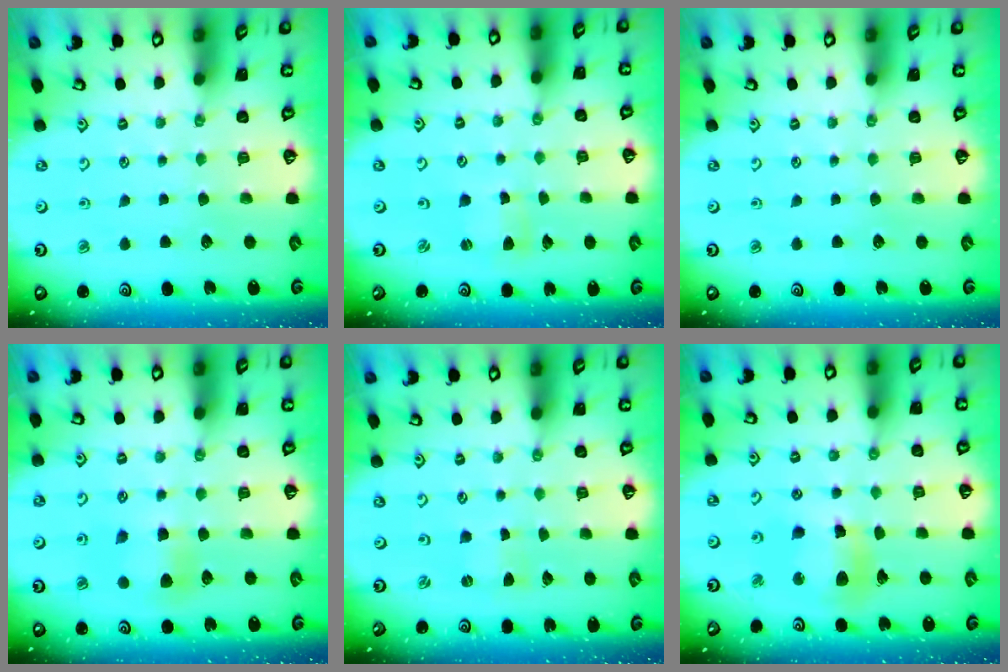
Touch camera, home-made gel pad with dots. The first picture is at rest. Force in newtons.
{"total": 1.1, "press": 1.1, "slide": 0.2}
{"total": 0.0}
{"total": 5.9, "press": 5.9, "slide": 0.5}
{"total": 0.0}
{"total": 10.4, "press": 10.2, "slide": 2.0}